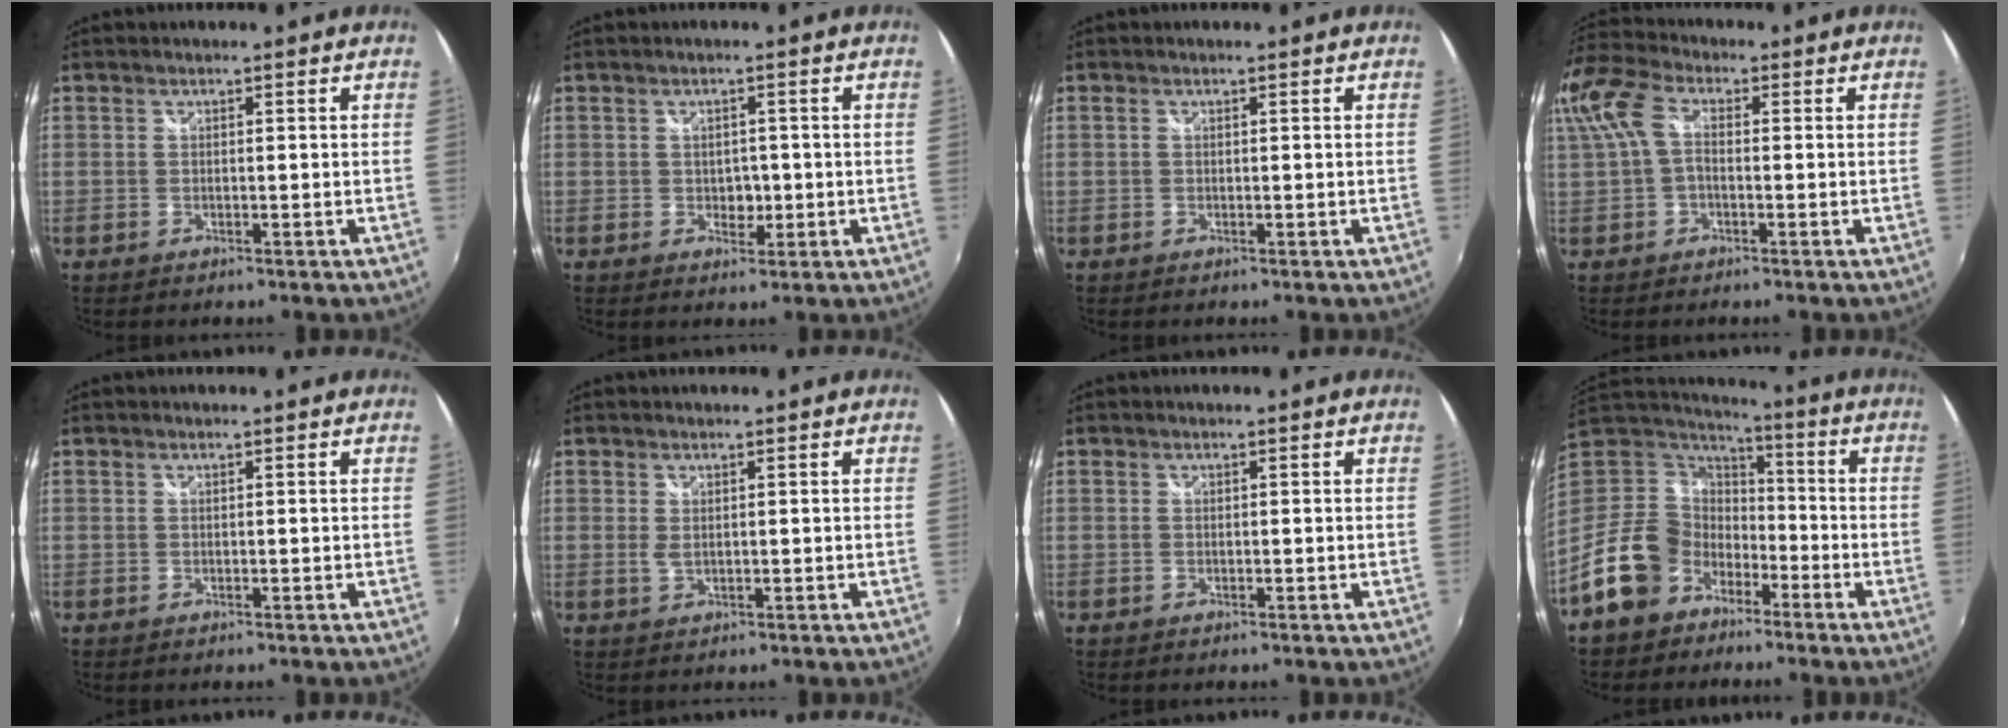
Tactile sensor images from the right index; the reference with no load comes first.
{"total": 2.6, "force": [-0.4, 2.2, 1.3], "torque": [-0.017, 0.000, -0.005]}
{"total": 0.0}
{"total": 10.5, "force": [0.1, 6.8, 7.9], "torque": [-0.182, 0.019, -0.001]}
{"total": 0.0}
{"total": 1.3, "force": [0.3, 0.6, 1.2], "torque": [-0.024, -0.001, 0.005]}
{"total": 0.0}
{"total": 16.4, "force": [-9.7, 11.9, 5.7], "torque": [-0.159, 0.019, -0.169]}